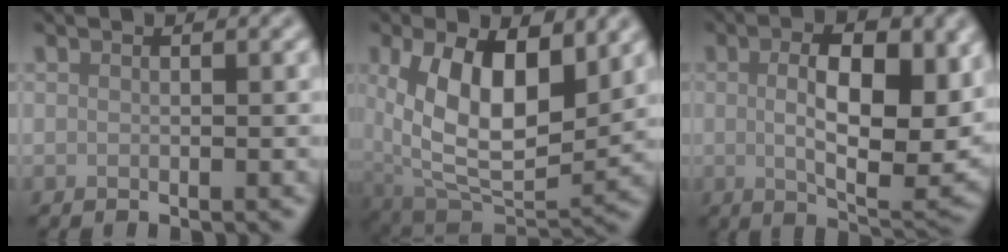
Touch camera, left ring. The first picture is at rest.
{"total": 10.8, "force": [2.4, 5.8, 8.8], "torque": [-0.160, -0.017, 0.045]}
{"total": 10.2, "force": [1.1, 4.3, 9.1], "torque": [-0.134, -0.005, 0.022]}